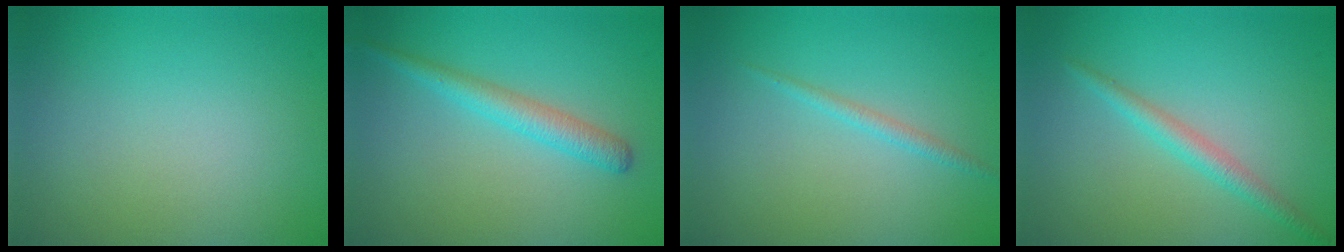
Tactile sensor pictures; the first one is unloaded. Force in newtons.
{"total": 2.7, "press": 2.6, "slide": 0.1}
{"total": 1.1, "press": 1.1, "slide": 0.0}
{"total": 2.0, "press": 2.0, "slide": 0.1}